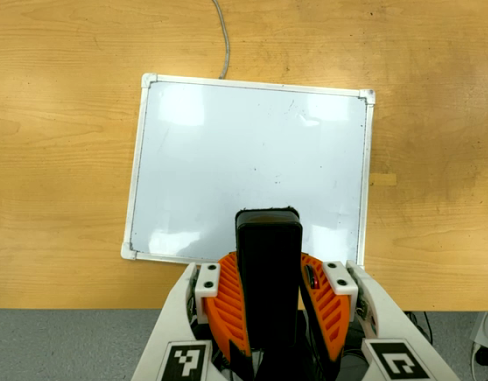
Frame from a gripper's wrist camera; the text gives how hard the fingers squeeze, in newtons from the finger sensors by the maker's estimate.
{"total": 5.4, "left": 5.1, "right": 5.7}